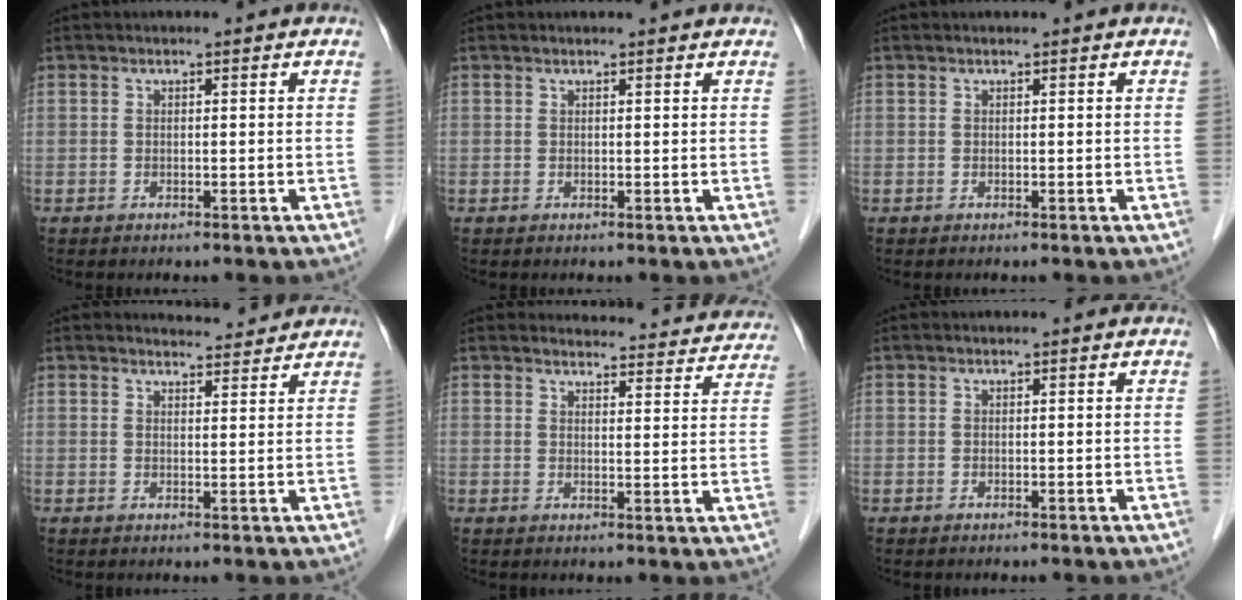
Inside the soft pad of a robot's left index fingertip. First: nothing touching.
{"total": 1.9, "force": [1.8, 0.2, 0.5], "torque": [-0.012, 0.014, 0.022]}
{"total": 0.0}
{"total": 3.7, "force": [3.7, 0.7, 0.1], "torque": [-0.009, 0.005, 0.048]}
{"total": 16.5, "force": [16.0, 3.4, 2.0], "torque": [0.006, -0.030, 0.163]}
{"total": 0.0}